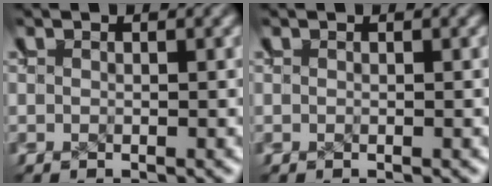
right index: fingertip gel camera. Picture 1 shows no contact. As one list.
[{"total": 0.0}]